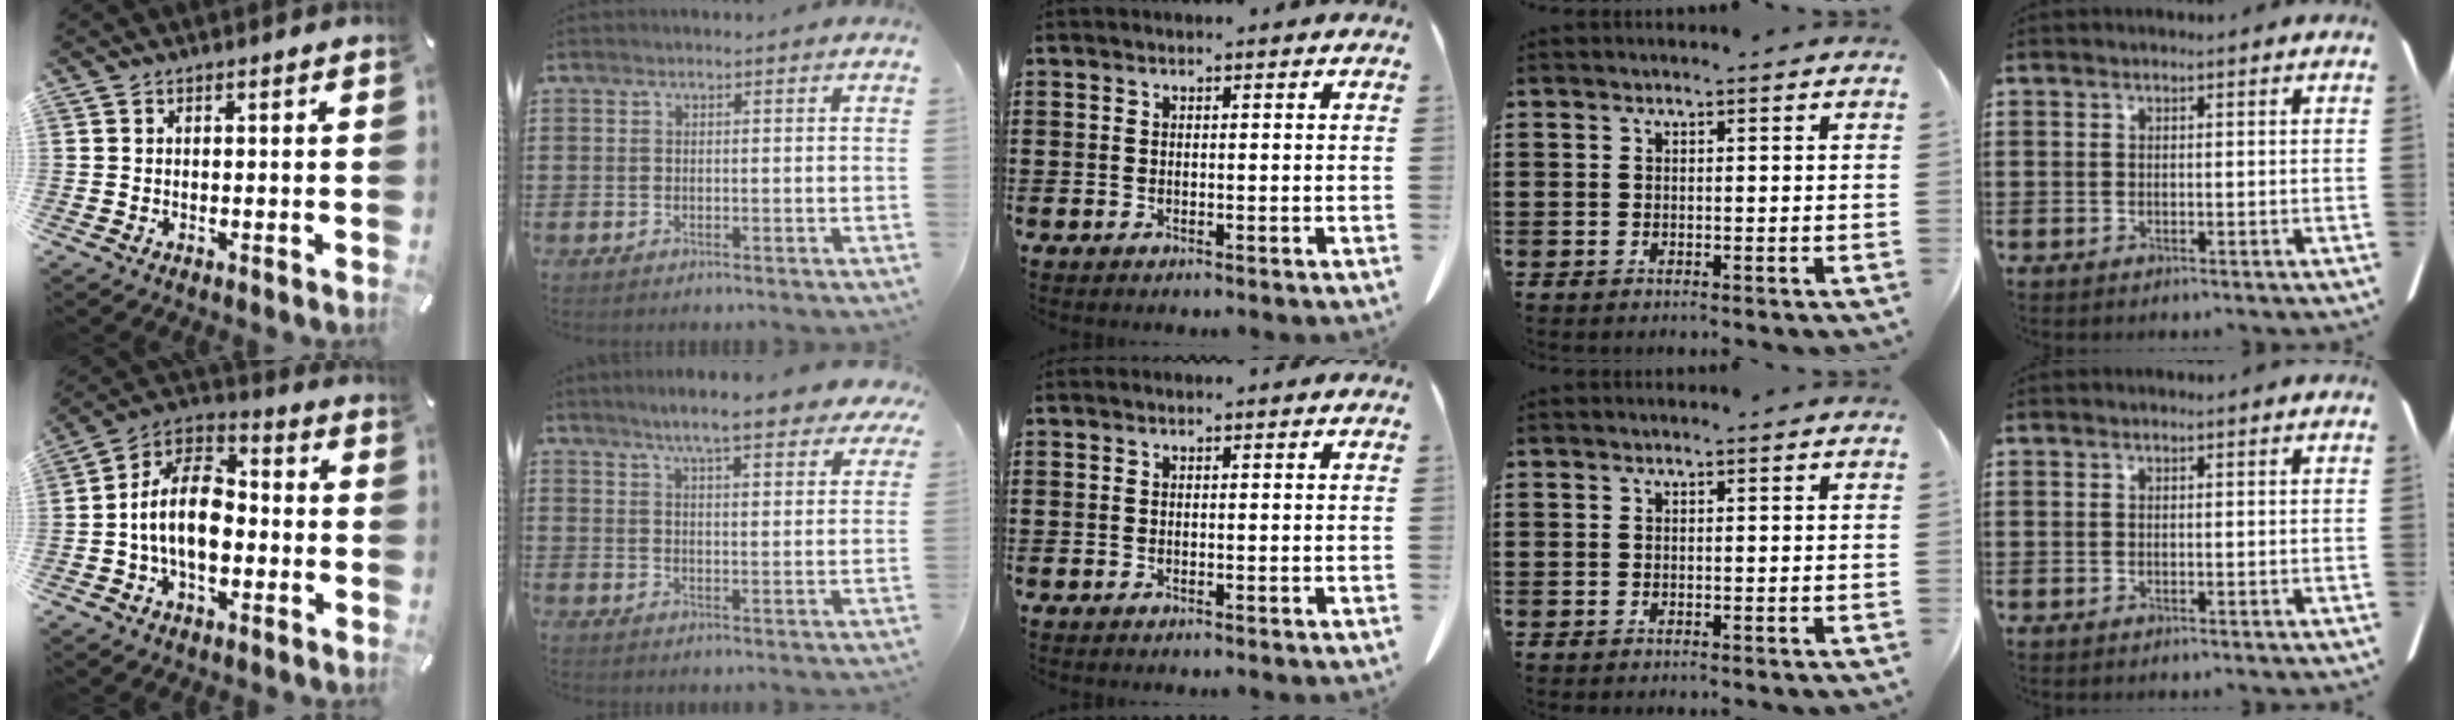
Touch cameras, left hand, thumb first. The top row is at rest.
{"thumb": {"total": 14.0, "force": [-2.9, 9.0, 10.3], "torque": [-0.208, 0.016, -0.055]}, "index": {"total": 7.2, "force": [6.3, 0.7, 3.5], "torque": [-0.073, -0.023, 0.107]}}